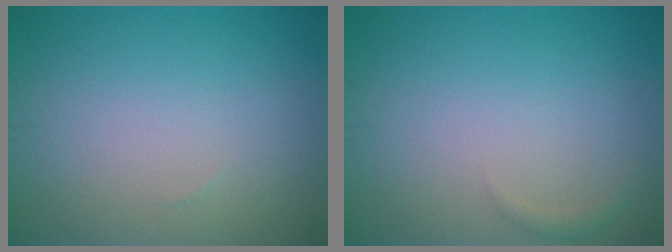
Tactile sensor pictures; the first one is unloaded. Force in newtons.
{"total": 0.7, "press": 0.7, "slide": 0.1}